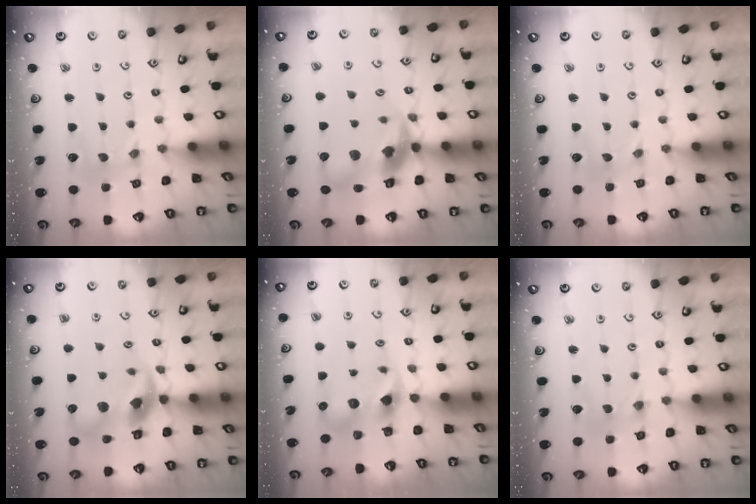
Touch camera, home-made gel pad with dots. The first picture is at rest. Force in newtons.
{"total": 17.0, "press": 16.9, "slide": 2.2}
{"total": 0.0}
{"total": 12.7, "press": 12.6, "slide": 1.9}
{"total": 8.3, "press": 8.2, "slide": 1.1}
{"total": 0.0}